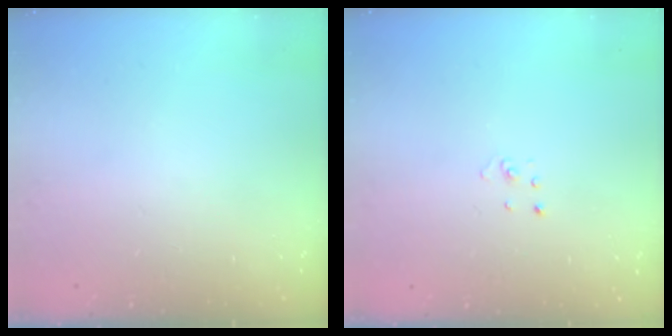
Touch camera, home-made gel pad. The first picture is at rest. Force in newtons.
{"total": 1.5, "press": 1.5, "slide": 0.1}